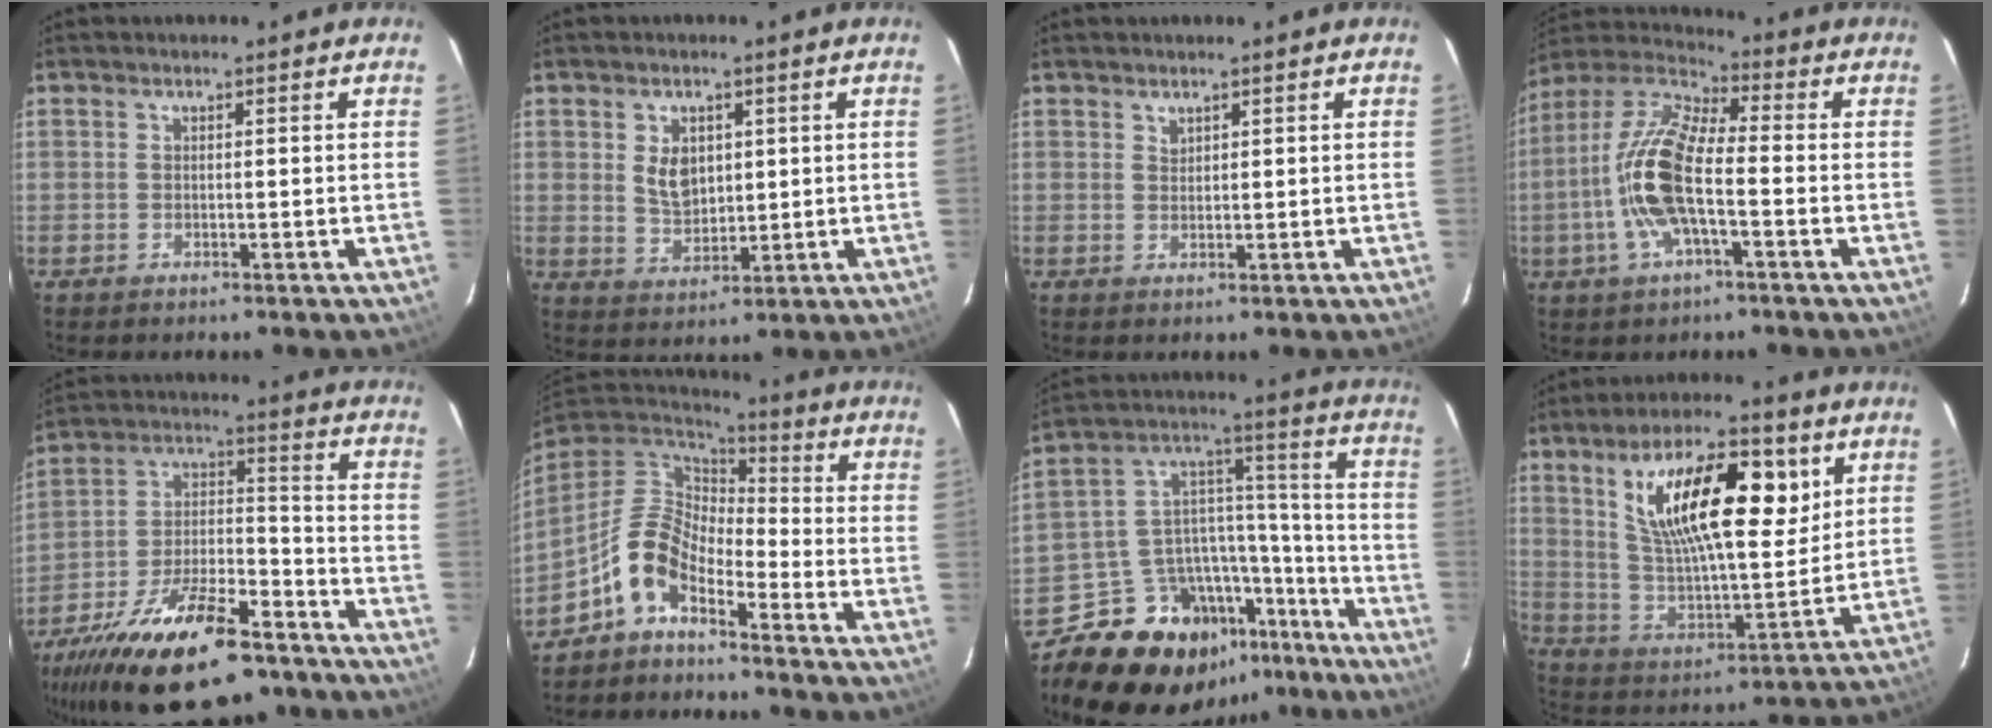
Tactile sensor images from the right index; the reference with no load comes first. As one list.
[{"total": 5.9, "force": [1.5, 4.2, 3.8], "torque": [-0.067, 0.000, 0.036]}, {"total": 1.0, "force": [0.9, 0.5, 0.1], "torque": [-0.001, 0.002, 0.018]}, {"total": 14.7, "force": [-3.2, 5.2, 13.4], "torque": [-0.278, 0.004, -0.071]}, {"total": 25.2, "force": [-17.3, 9.6, 15.7], "torque": [-0.297, -0.015, -0.270]}, {"total": 9.7, "force": [-5.8, 4.6, 6.3], "torque": [-0.128, 0.022, -0.129]}, {"total": 22.4, "force": [-15.5, 12.3, 10.4], "torque": [-0.195, 0.058, -0.224]}, {"total": 20.7, "force": [8.4, 7.8, 17.3], "torque": [-0.301, 0.012, 0.151]}]